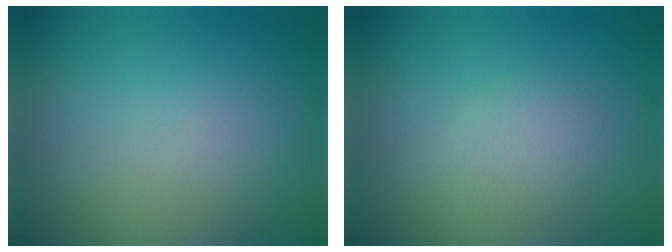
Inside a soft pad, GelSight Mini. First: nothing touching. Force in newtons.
{"total": 1.6, "press": 1.6, "slide": 0.1}